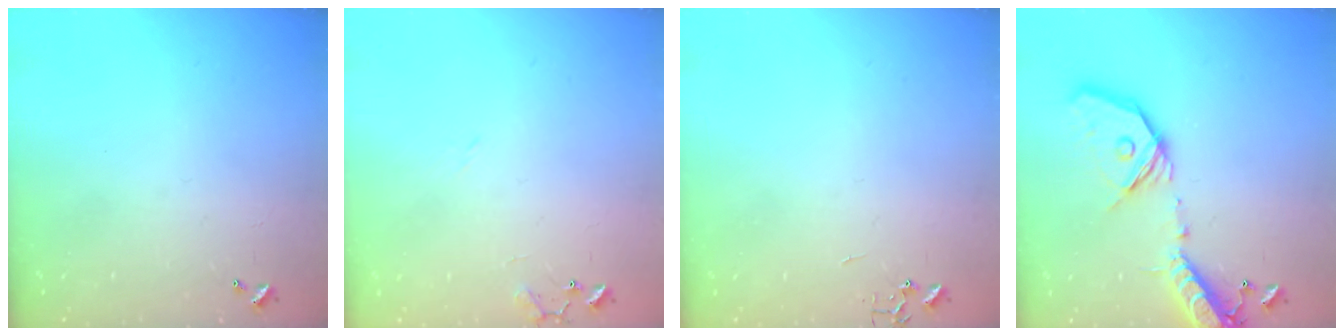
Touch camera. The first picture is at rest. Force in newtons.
{"total": 9.5, "press": 9.5, "slide": 0.7}
{"total": 0.0}
{"total": 21.3, "press": 20.9, "slide": 4.1}